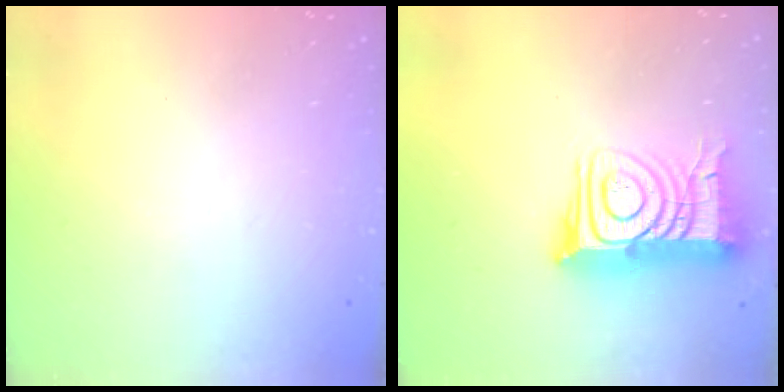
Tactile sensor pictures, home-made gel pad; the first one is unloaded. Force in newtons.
{"total": 16.5, "press": 16.4, "slide": 1.5}